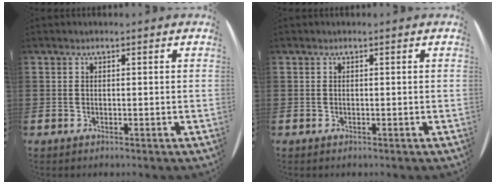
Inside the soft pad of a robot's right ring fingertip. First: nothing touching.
{"total": 0.0}